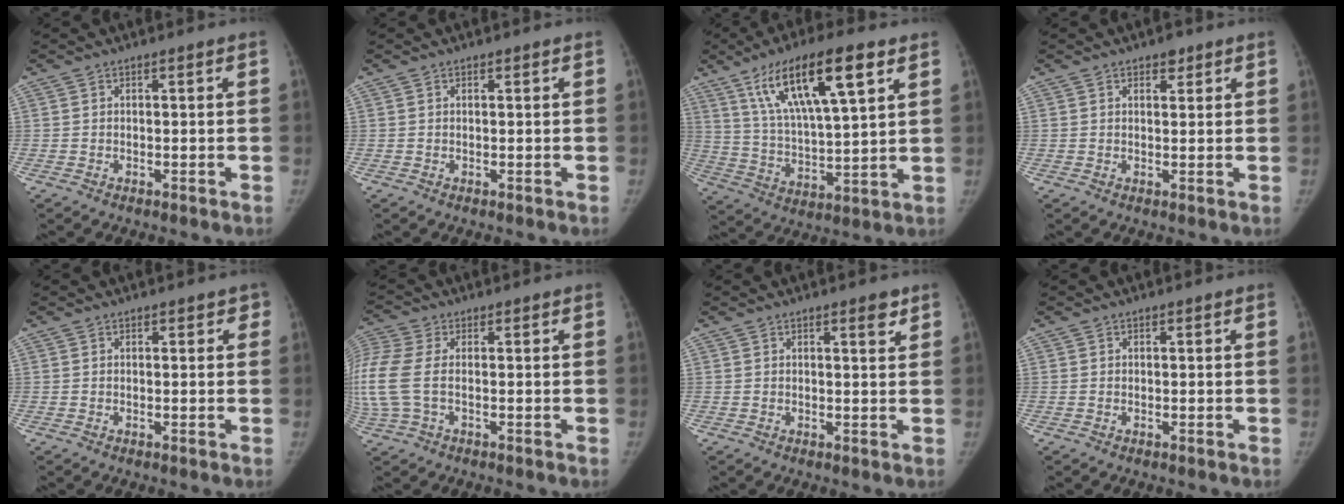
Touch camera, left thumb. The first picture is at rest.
{"total": 0.0}
{"total": 18.9, "force": [9.6, 5.3, 15.4], "torque": [-0.251, -0.022, 0.173]}
{"total": 2.1, "force": [1.4, 1.2, 1.1], "torque": [-0.003, -0.006, 0.018]}
{"total": 1.3, "force": [0.8, 0.9, 0.6], "torque": [0.013, -0.001, 0.003]}
{"total": 9.5, "force": [0.0, 5.3, 7.8], "torque": [-0.223, 0.014, 0.001]}
{"total": 2.3, "force": [1.5, 0.7, 1.6], "torque": [-0.016, -0.010, 0.021]}
{"total": 0.0}